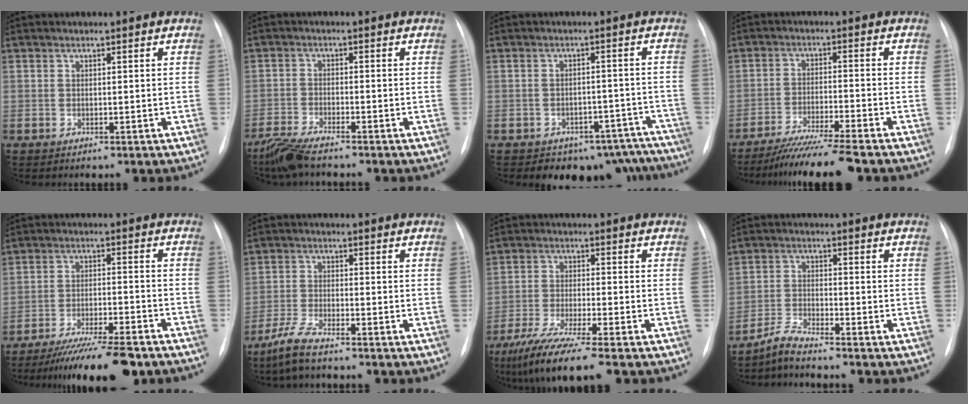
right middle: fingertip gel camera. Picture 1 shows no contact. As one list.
[{"total": 5.6, "force": [-4.7, 0.5, 3.0], "torque": [-0.065, -0.020, -0.092]}, {"total": 12.2, "force": [-10.2, 6.3, 1.9], "torque": [0.002, 0.031, -0.109]}, {"total": 10.3, "force": [-8.7, -1.4, 5.2], "torque": [-0.078, -0.036, -0.143]}, {"total": 12.4, "force": [-10.5, 0.8, 6.7], "torque": [-0.098, -0.022, -0.164]}, {"total": 5.1, "force": [-4.1, 0.5, 2.9], "torque": [-0.075, -0.013, -0.088]}, {"total": 11.4, "force": [-8.5, -0.1, 7.6], "torque": [-0.137, -0.036, -0.141]}, {"total": 3.6, "force": [-3.4, -0.4, 0.9], "torque": [-0.026, -0.015, -0.074]}]